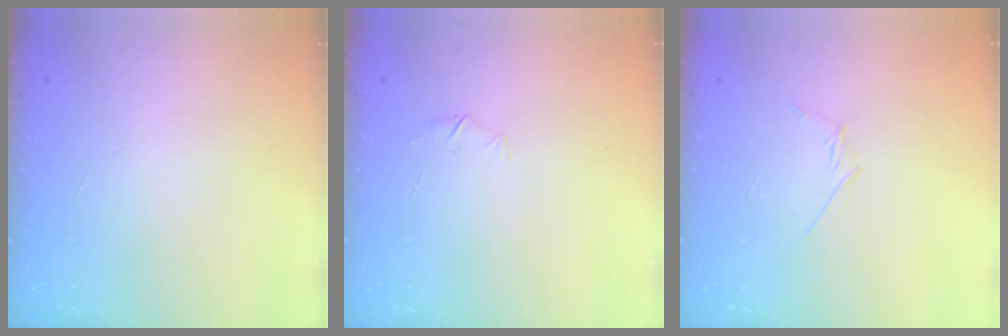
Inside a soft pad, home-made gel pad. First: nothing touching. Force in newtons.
{"total": 5.3, "press": 5.1, "slide": 1.6}
{"total": 2.9, "press": 2.8, "slide": 0.8}